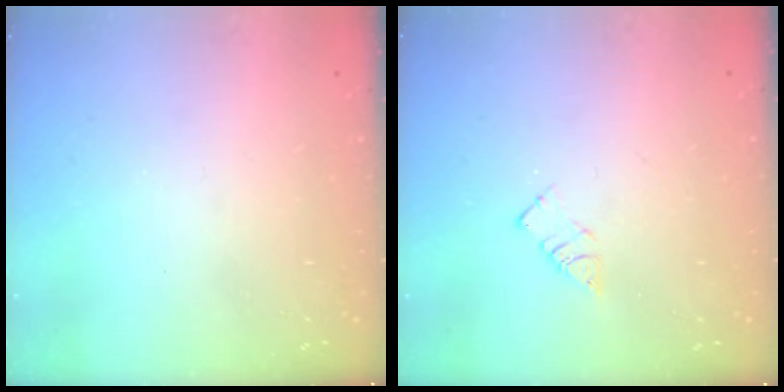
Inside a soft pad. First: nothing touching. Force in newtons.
{"total": 3.3, "press": 3.3, "slide": 0.2}